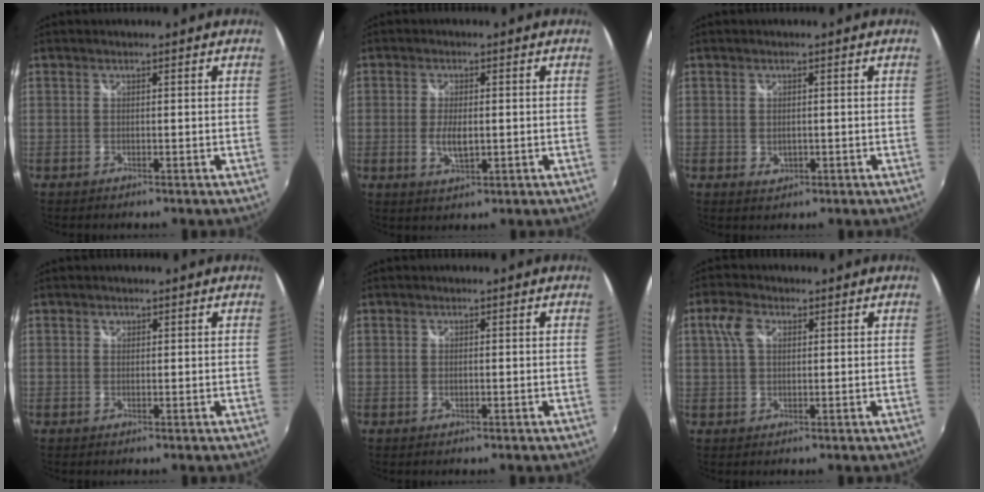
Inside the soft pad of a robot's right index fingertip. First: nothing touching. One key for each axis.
{"total": 4.4, "fx": -0.5, "fy": 2.0, "fz": 3.9, "tx": -0.073, "ty": -0.009, "tz": -0.007}
{"total": 2.2, "fx": -0.1, "fy": 1.7, "fz": 1.4, "tx": -0.023, "ty": -0.003, "tz": 0.000}
{"total": 0.9, "fx": 0.4, "fy": 0.7, "fz": 0.2, "tx": -0.002, "ty": 0.003, "tz": 0.005}
{"total": 0.5, "fx": 0.0, "fy": 0.4, "fz": 0.4, "tx": -0.007, "ty": -0.002, "tz": 0.000}
{"total": 4.6, "fx": 1.4, "fy": 2.7, "fz": 3.4, "tx": -0.070, "ty": 0.013, "tz": 0.027}